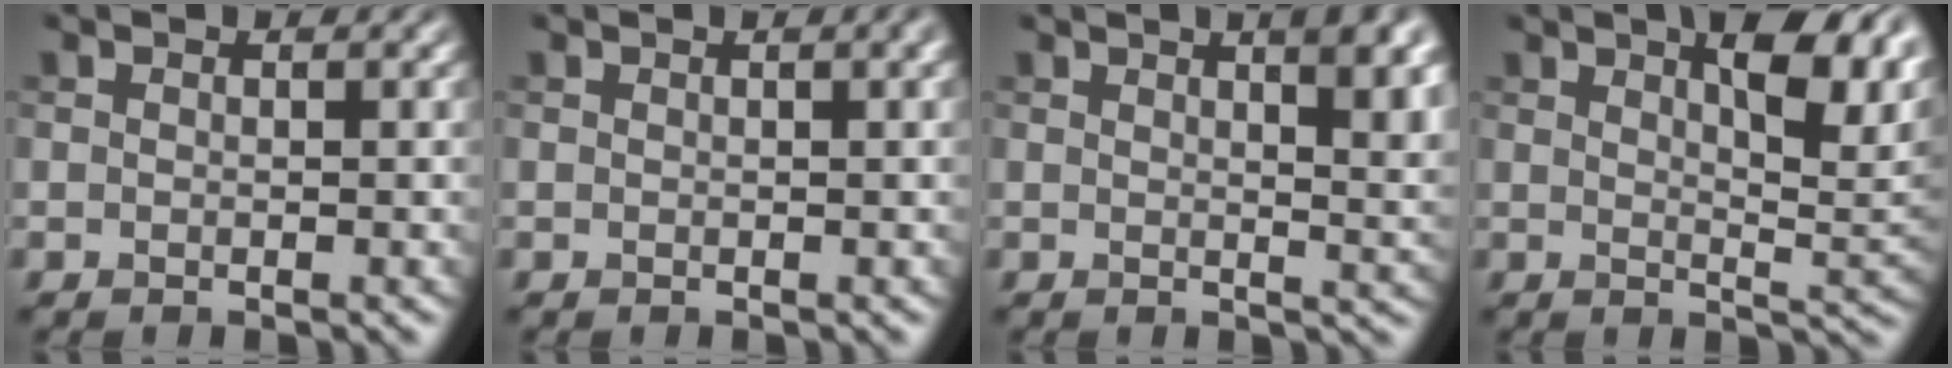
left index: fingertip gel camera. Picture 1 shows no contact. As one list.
[{"total": 2.0, "force": [0.8, 0.6, 1.7], "torque": [-0.013, 0.008, 0.007]}, {"total": 7.2, "force": [3.1, 2.6, 6.0], "torque": [-0.042, 0.014, 0.040]}, {"total": 9.8, "force": [4.9, 3.3, 7.7], "torque": [-0.092, 0.011, 0.074]}]